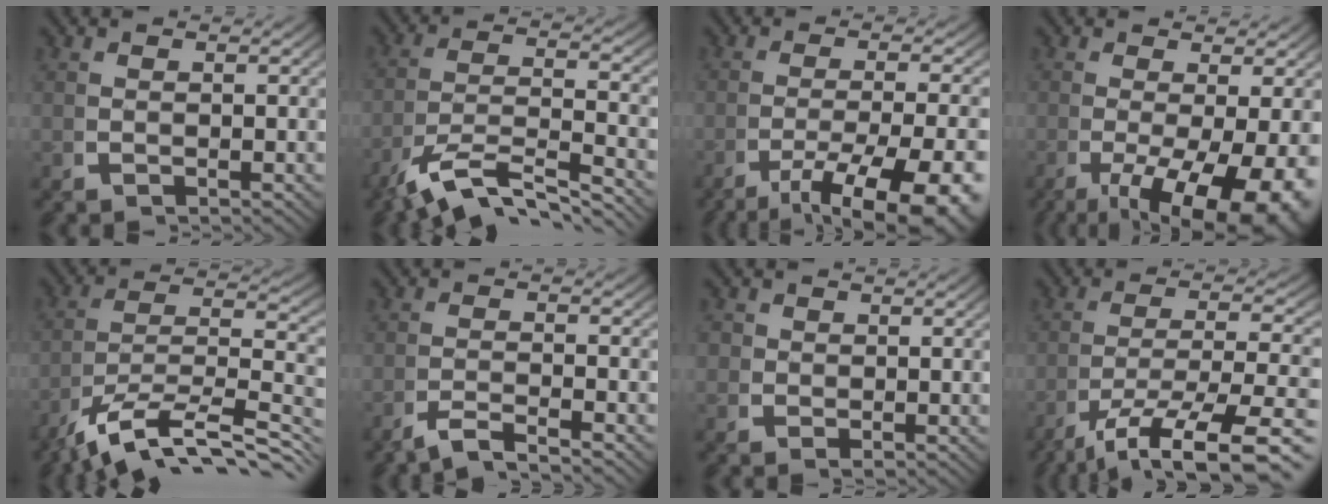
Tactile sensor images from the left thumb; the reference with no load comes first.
{"total": 8.6, "force": [-4.2, 4.2, 6.3], "torque": [-0.122, -0.032, -0.059]}
{"total": 8.7, "force": [-4.1, 3.8, 6.7], "torque": [-0.110, -0.030, -0.046]}
{"total": 10.3, "force": [-3.6, 5.3, 8.1], "torque": [-0.141, -0.047, -0.034]}
{"total": 11.3, "force": [-5.5, 5.6, 8.1], "torque": [-0.147, -0.035, -0.071]}
{"total": 2.9, "force": [-2.5, 0.4, 1.3], "torque": [-0.022, -0.001, -0.052]}
{"total": 2.5, "force": [0.4, 2.2, 1.0], "torque": [-0.025, -0.011, 0.006]}
{"total": 10.0, "force": [-4.6, 4.1, 7.9], "torque": [-0.147, -0.043, -0.046]}